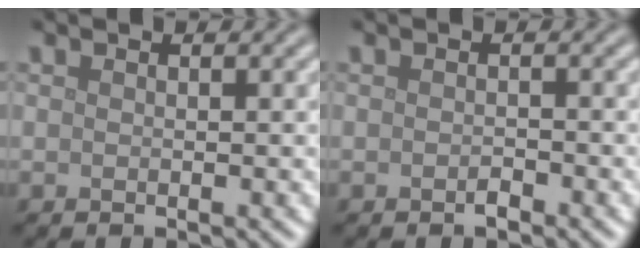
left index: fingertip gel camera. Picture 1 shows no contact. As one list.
[{"total": 0.8, "force": [-0.5, 0.3, 0.5], "torque": [-0.008, 0.000, -0.009]}]